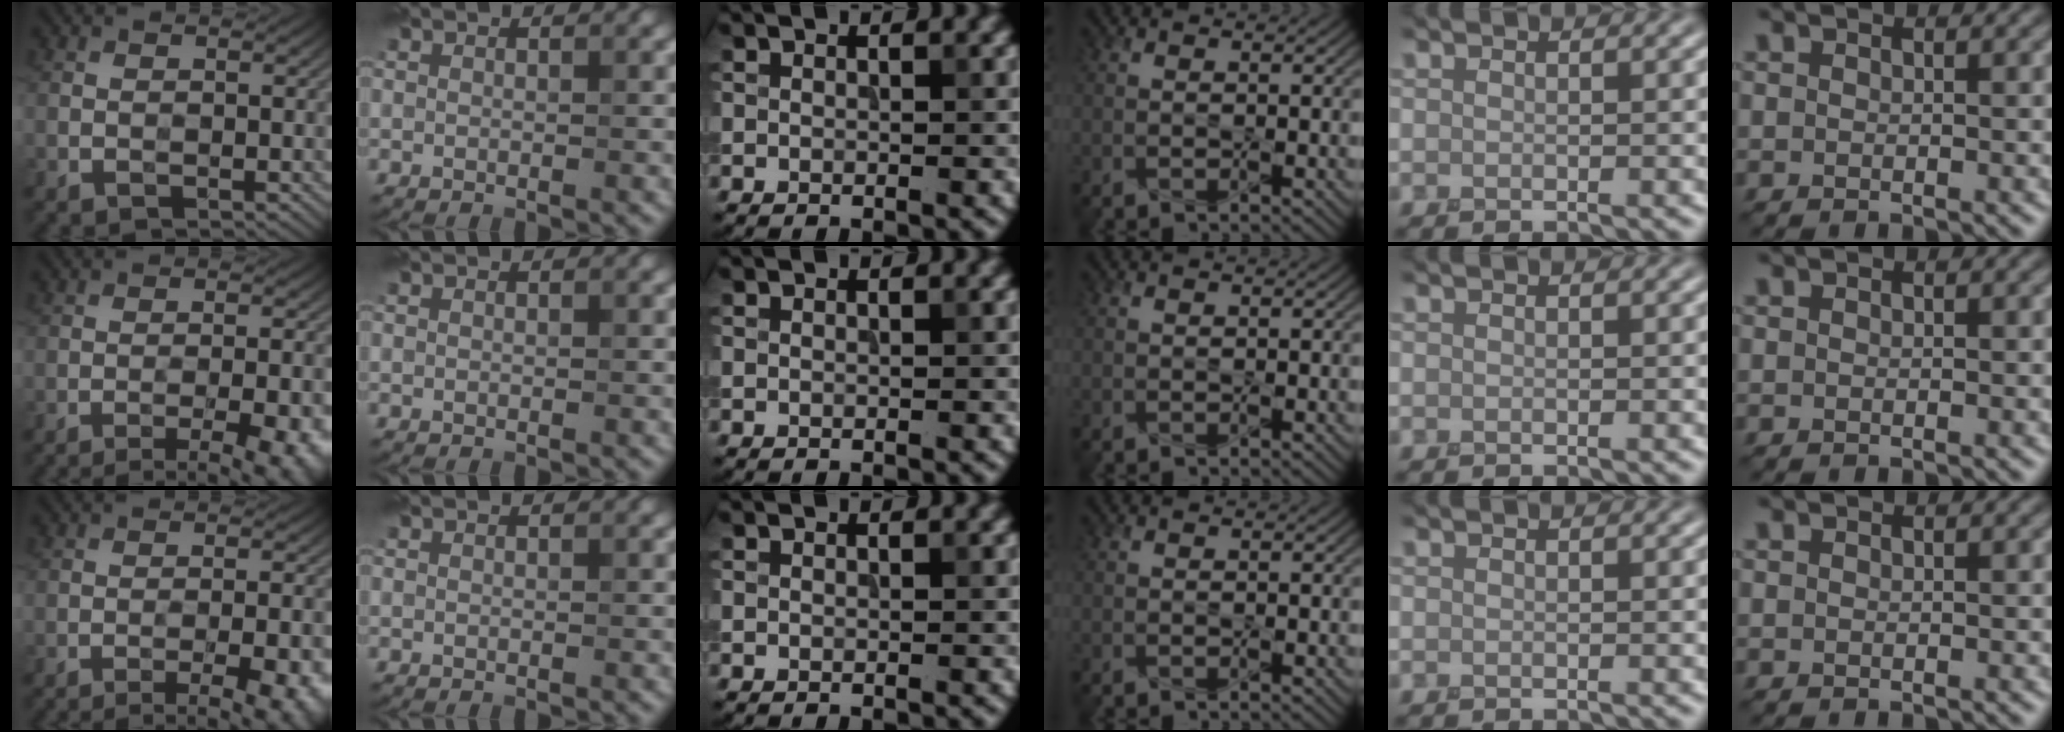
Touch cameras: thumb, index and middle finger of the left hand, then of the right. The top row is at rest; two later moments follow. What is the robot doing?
{"motion": "press", "object": "syringe"}